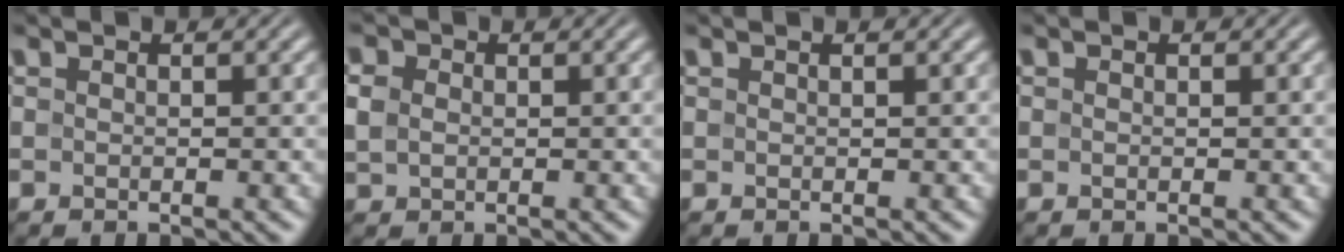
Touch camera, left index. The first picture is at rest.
{"total": 2.1, "force": [0.3, 1.8, 1.1], "torque": [-0.029, 0.001, 0.005]}
{"total": 0.6, "force": [0.4, 0.1, 0.4], "torque": [-0.004, 0.005, 0.005]}
{"total": 0.0}